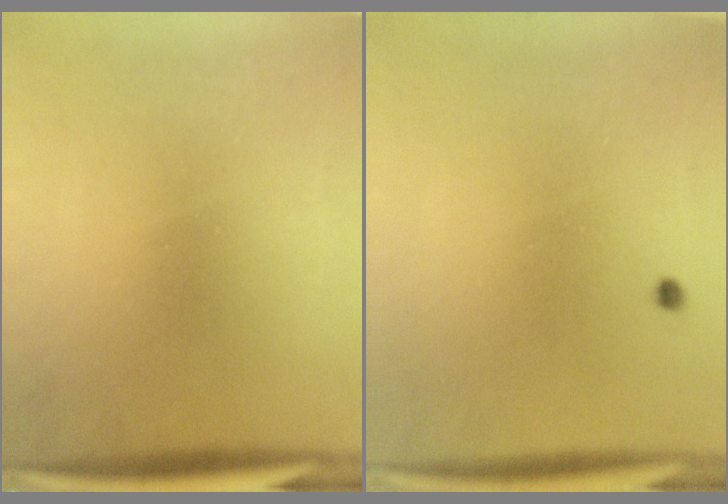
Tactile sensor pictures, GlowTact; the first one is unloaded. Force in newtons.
{"total": 0.5}